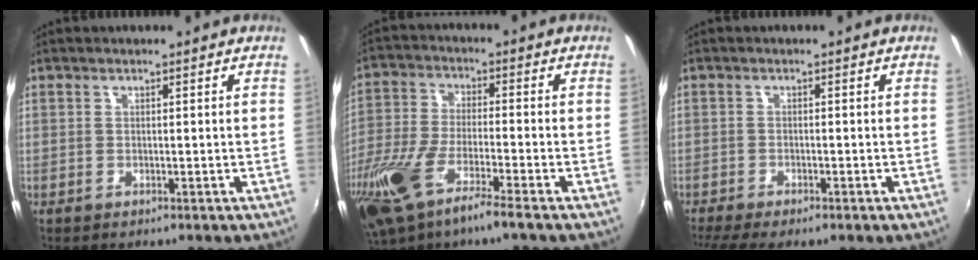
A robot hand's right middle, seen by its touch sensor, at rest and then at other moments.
{"total": 15.6, "force": [-9.8, 2.7, 11.7], "torque": [-0.254, -0.049, -0.186]}
{"total": 6.1, "force": [-4.9, 0.8, 3.6], "torque": [-0.085, -0.030, -0.082]}